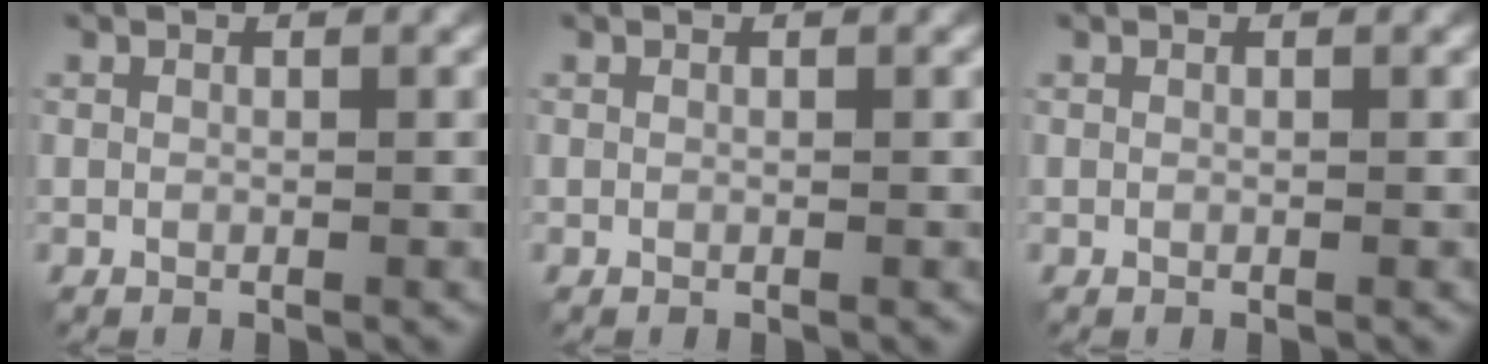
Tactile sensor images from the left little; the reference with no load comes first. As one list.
[{"total": 0.0}, {"total": 0.0}]